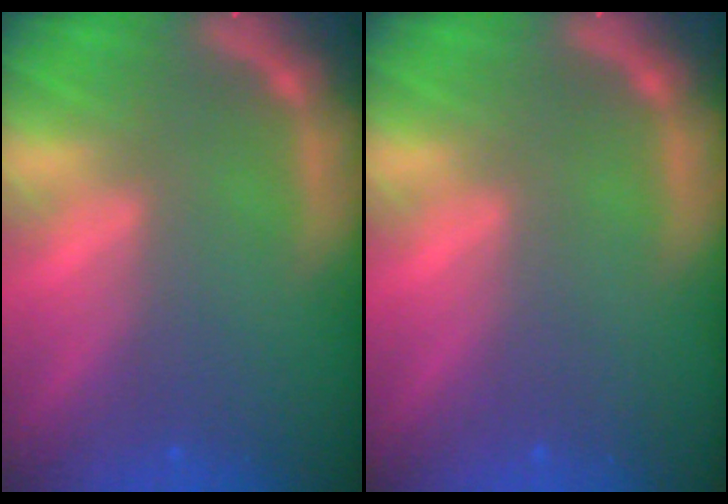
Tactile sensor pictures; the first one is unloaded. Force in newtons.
{"total": 0.0}